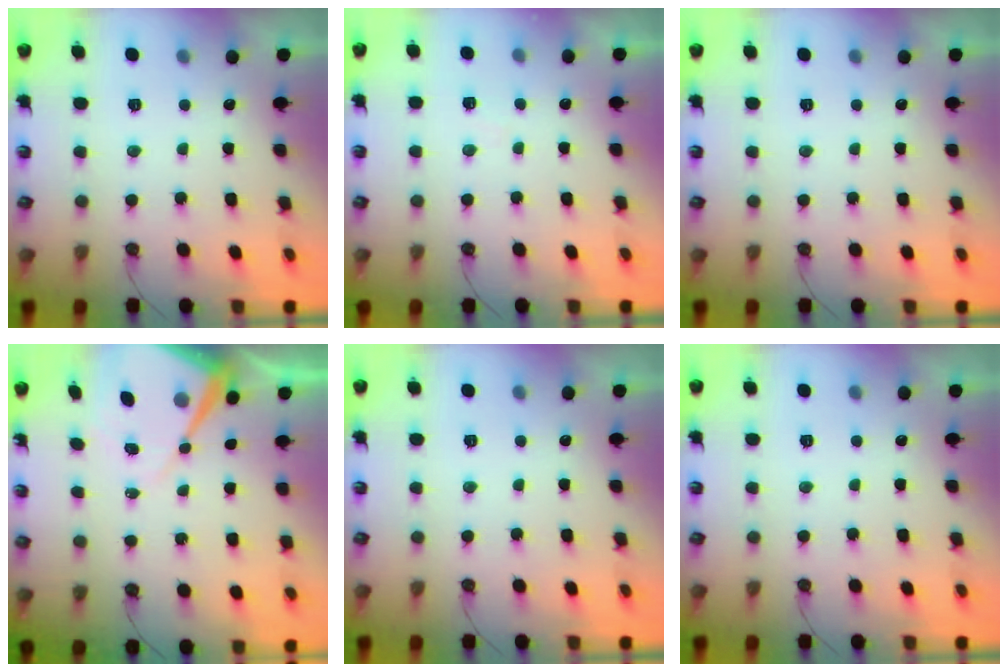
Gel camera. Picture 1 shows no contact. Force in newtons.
{"total": 4.8, "press": 4.8, "slide": 0.6}
{"total": 0.0}
{"total": 10.9, "press": 10.9, "slide": 0.8}
{"total": 0.0}
{"total": 0.0}